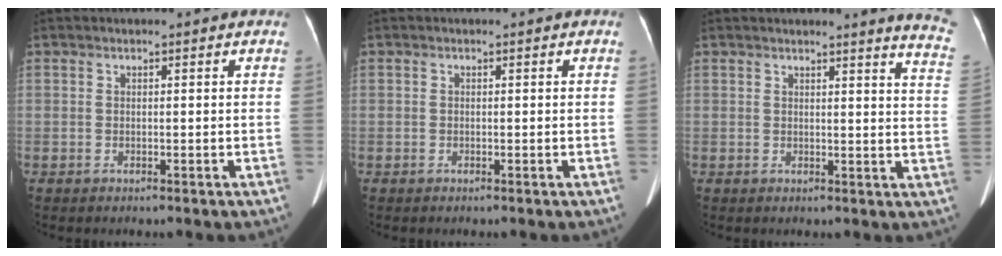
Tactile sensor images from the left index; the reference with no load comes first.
{"total": 2.2, "force": [-1.1, -1.6, -1.1], "torque": [0.015, -0.012, -0.019]}
{"total": 8.8, "force": [8.3, -0.4, 2.8], "torque": [-0.014, -0.073, 0.056]}